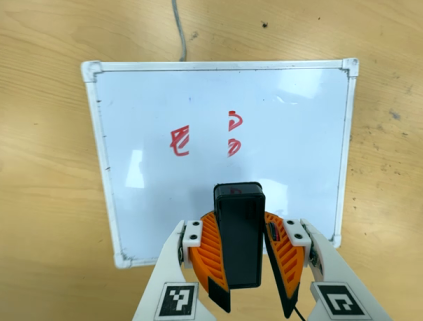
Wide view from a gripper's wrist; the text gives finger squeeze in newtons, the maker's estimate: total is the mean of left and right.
{"total": 10.6, "left": 10.1, "right": 11.1}